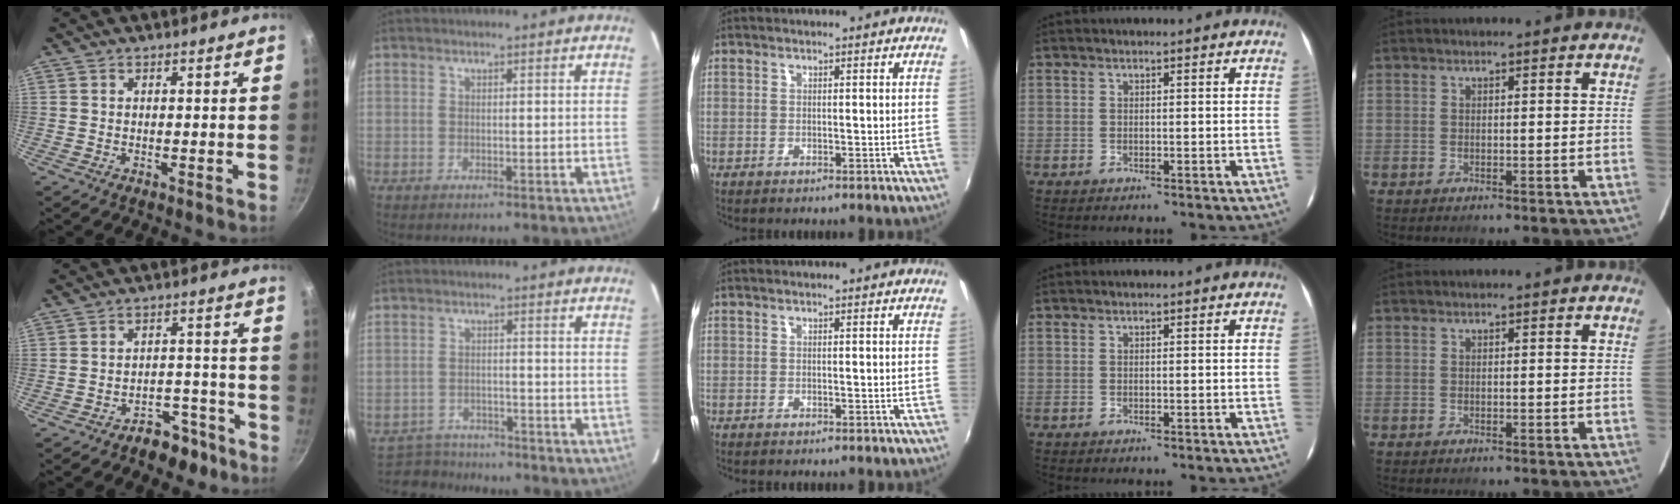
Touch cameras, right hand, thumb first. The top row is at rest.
{"thumb": {"total": 7.1, "force": [-5.4, 3.9, 2.5], "torque": [-0.002, 0.064, -0.066]}, "index": {"total": 7.4, "force": [-6.8, 3.0, 0.7], "torque": [-0.034, 0.012, -0.105]}}